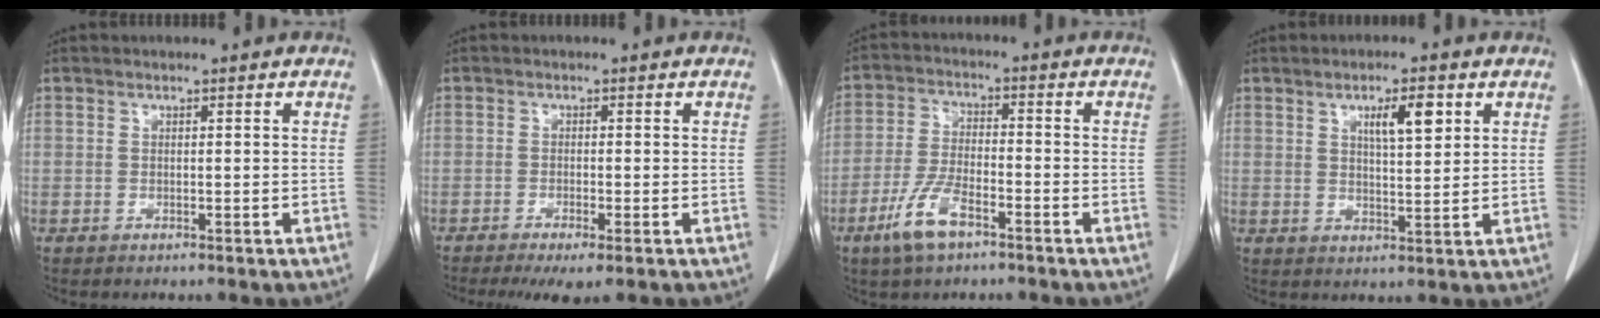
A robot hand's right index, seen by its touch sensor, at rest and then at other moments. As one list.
[{"total": 4.3, "force": [-2.7, 0.5, 3.3], "torque": [-0.055, -0.012, -0.043]}, {"total": 7.5, "force": [-4.6, 2.5, 5.5], "torque": [-0.123, -0.005, -0.087]}, {"total": 5.6, "force": [2.5, 1.3, 4.9], "torque": [-0.081, 0.002, 0.043]}]